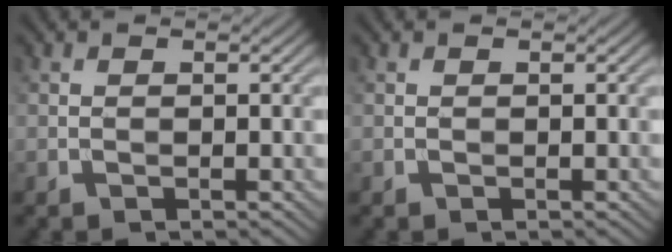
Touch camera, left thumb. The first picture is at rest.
{"total": 0.0}